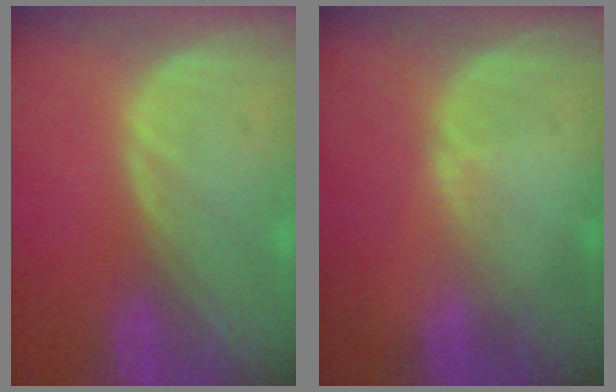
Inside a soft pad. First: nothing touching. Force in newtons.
{"total": 0.5, "press": 0.5, "slide": 0.2}